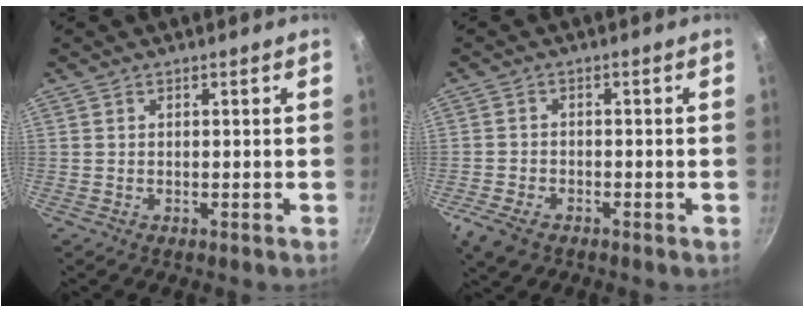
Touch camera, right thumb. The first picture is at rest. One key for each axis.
{"total": 5.3, "fx": -3.2, "fy": 3.0, "fz": 3.0, "tx": -0.071, "ty": 0.007, "tz": -0.063}